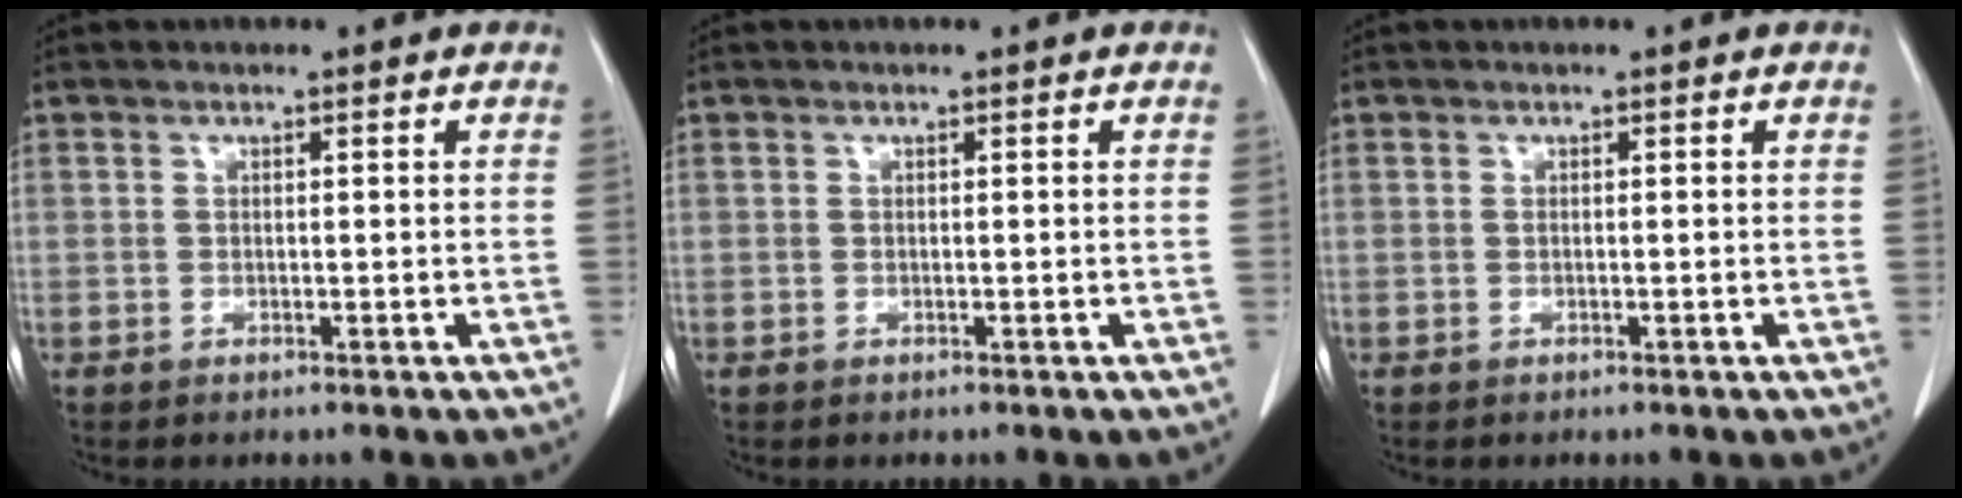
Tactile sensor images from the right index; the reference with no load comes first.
{"total": 0.0}
{"total": 0.0}